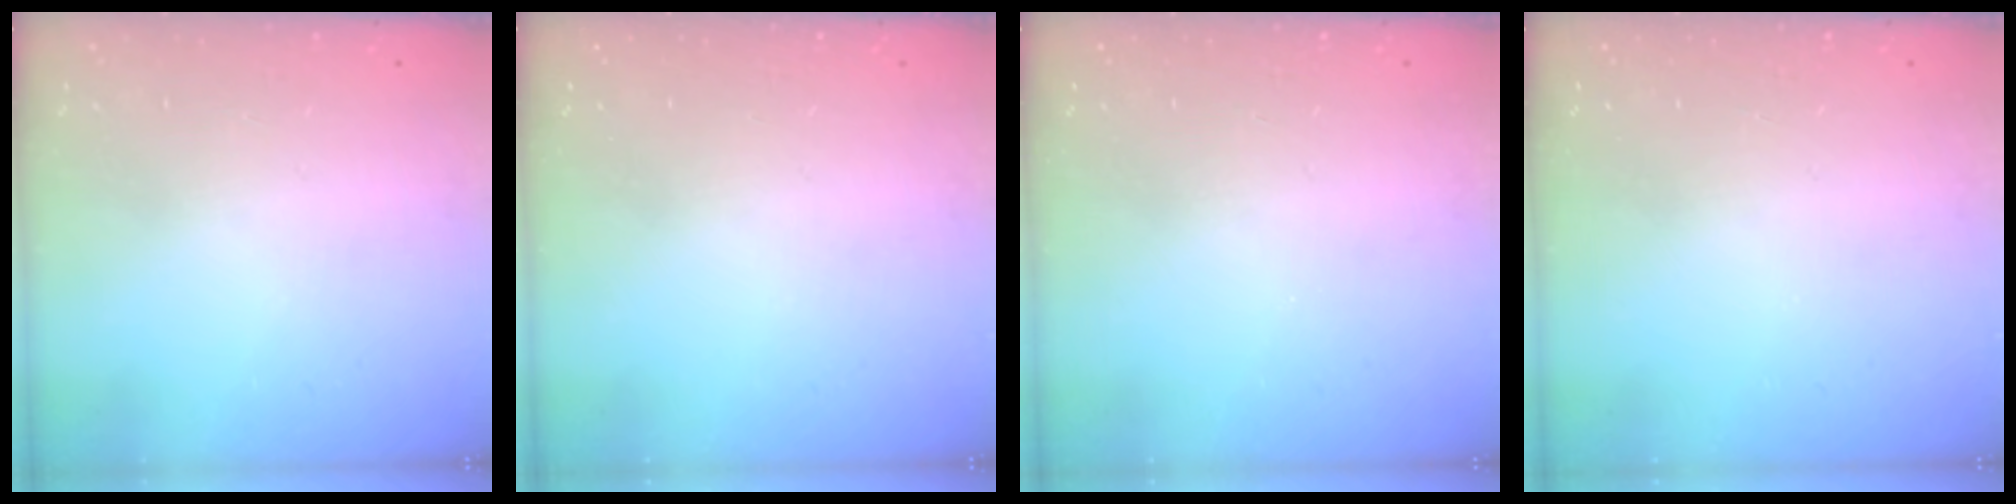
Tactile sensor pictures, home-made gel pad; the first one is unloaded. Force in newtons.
{"total": 0.0}
{"total": 0.0}
{"total": 0.0}